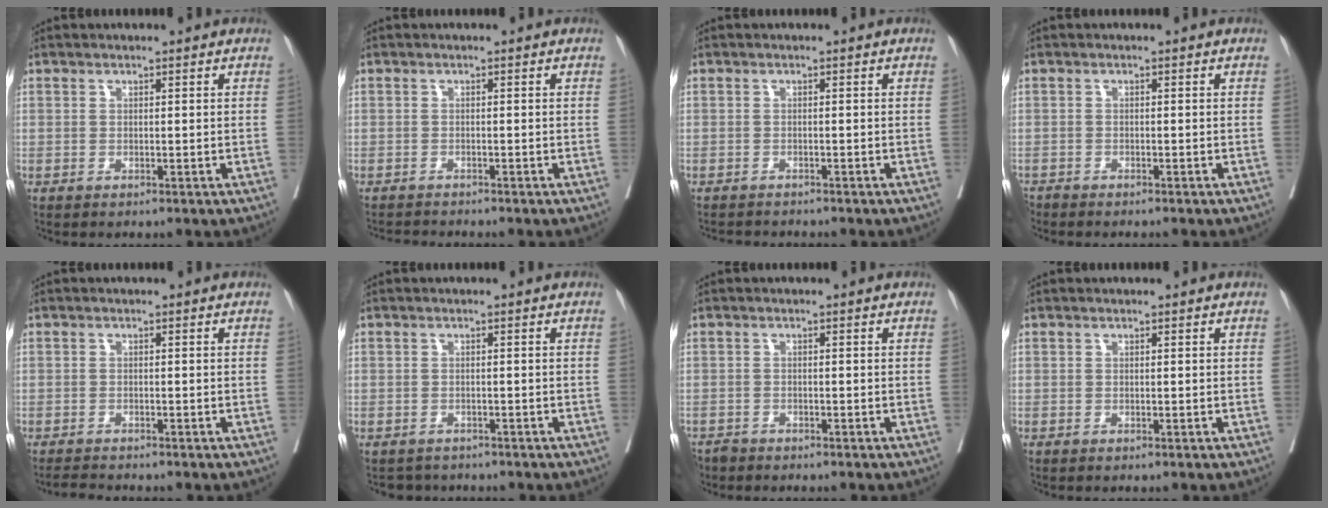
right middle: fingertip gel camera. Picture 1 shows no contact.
{"total": 2.4, "force": [-2.3, -0.3, 0.1], "torque": [-0.002, -0.011, -0.038]}
{"total": 2.9, "force": [-2.9, 0.4, 0.4], "torque": [-0.004, -0.008, -0.044]}
{"total": 2.0, "force": [-2.0, 0.1, 0.2], "torque": [-0.002, -0.005, -0.034]}
{"total": 2.6, "force": [-2.5, 0.2, 0.6], "torque": [-0.010, -0.011, -0.041]}
{"total": 2.7, "force": [-2.4, 1.2, -0.3], "torque": [0.003, -0.001, -0.038]}
{"total": 2.2, "force": [-2.0, 0.9, -0.1], "torque": [-0.001, -0.002, -0.037]}
{"total": 0.0}